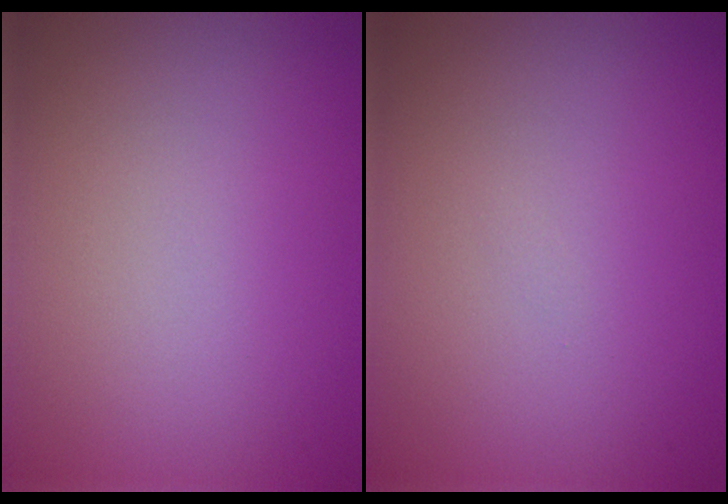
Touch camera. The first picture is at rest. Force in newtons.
{"total": 0.0}